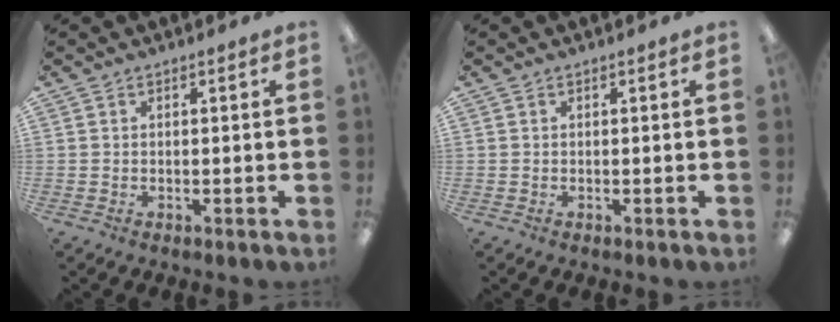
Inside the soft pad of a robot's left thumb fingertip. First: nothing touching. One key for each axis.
{"total": 0.0}